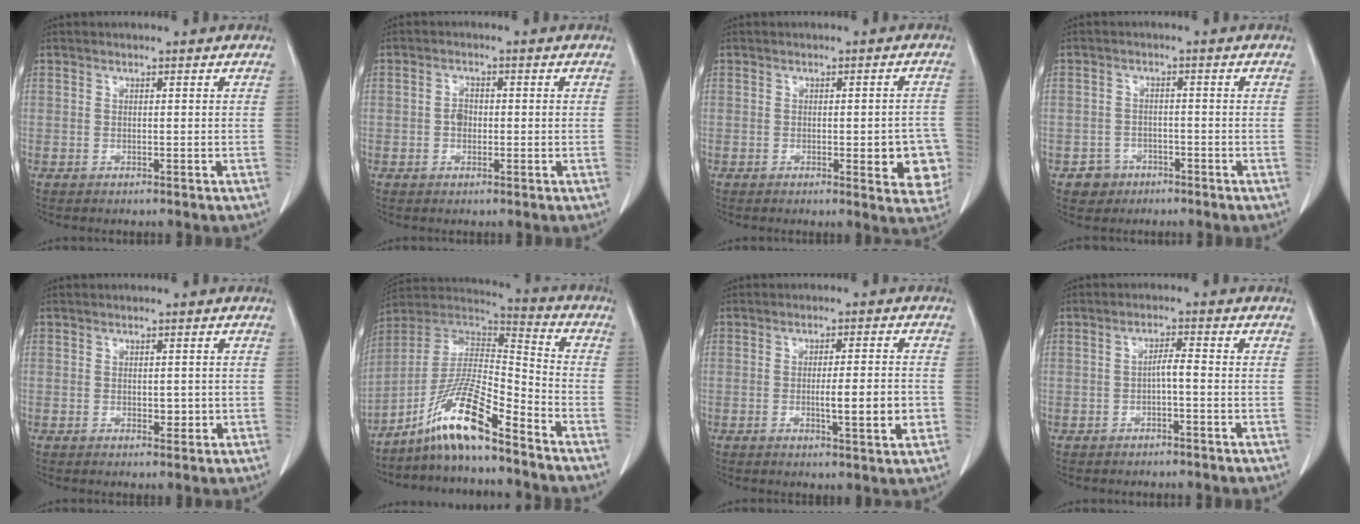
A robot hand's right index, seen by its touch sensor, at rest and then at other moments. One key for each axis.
{"total": 2.0, "fx": -0.3, "fy": 1.4, "fz": 1.4, "tx": -0.021, "ty": 0.005, "tz": -0.006}
{"total": 7.1, "fx": -1.7, "fy": 2.1, "fz": 6.6, "tx": -0.063, "ty": 0.001, "tz": -0.019}
{"total": 3.4, "fx": -1.8, "fy": 2.8, "fz": 0.0, "tx": 0.005, "ty": 0.015, "tz": -0.026}
{"total": 2.1, "fx": -0.2, "fy": 1.2, "fz": 1.7, "tx": -0.021, "ty": -0.001, "tz": 0.002}
{"total": 13.5, "fx": -9.5, "fy": 1.0, "fz": 9.5, "tx": -0.181, "ty": 0.009, "tz": -0.176}
{"total": 6.7, "fx": -1.4, "fy": 0.4, "fz": 6.5, "tx": -0.097, "ty": -0.007, "tz": -0.018}
{"total": 2.2, "fx": -0.6, "fy": 0.3, "fz": 2.1, "tx": -0.034, "ty": 0.005, "tz": -0.012}